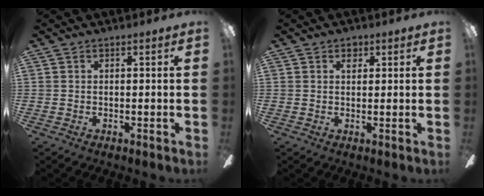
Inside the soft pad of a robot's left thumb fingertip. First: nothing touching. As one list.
[{"total": 1.9, "force": [1.1, 1.3, 0.8], "torque": [0.006, -0.007, 0.014]}]